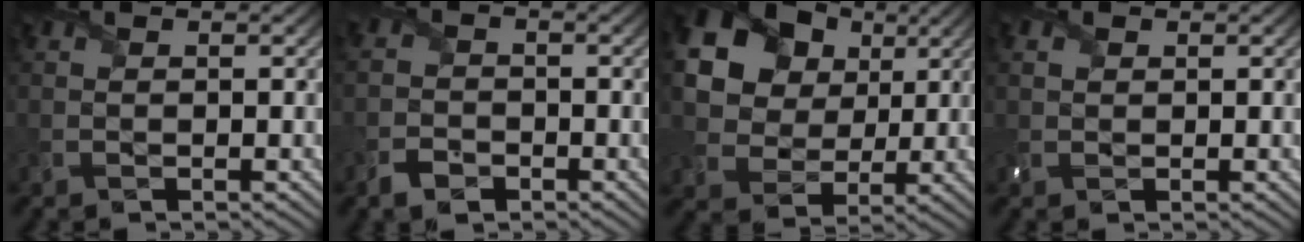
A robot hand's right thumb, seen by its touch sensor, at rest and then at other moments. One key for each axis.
{"total": 2.6, "fx": -1.9, "fy": 1.6, "fz": 0.9, "tx": -0.026, "ty": -0.001, "tz": -0.046}
{"total": 19.2, "fx": 8.1, "fy": 14.8, "fz": 9.0, "tx": -0.250, "ty": 0.052, "tz": 0.173}
{"total": 1.5, "fx": 0.5, "fy": 1.2, "fz": 0.6, "tx": -0.024, "ty": 0.001, "tz": 0.008}